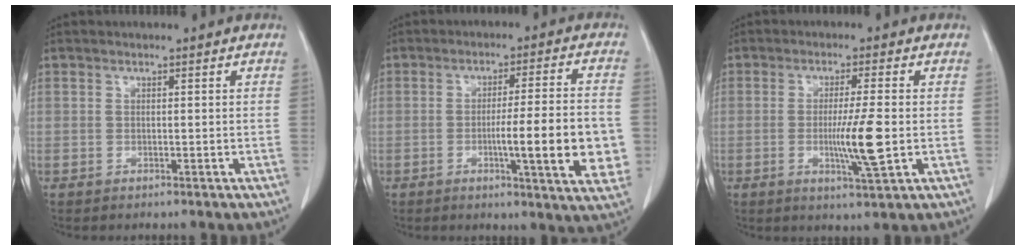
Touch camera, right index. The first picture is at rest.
{"total": 12.7, "force": [-2.5, 0.7, 12.4], "torque": [-0.169, -0.007, -0.036]}
{"total": 7.1, "force": [-1.1, -0.2, 7.0], "torque": [-0.121, -0.016, -0.019]}